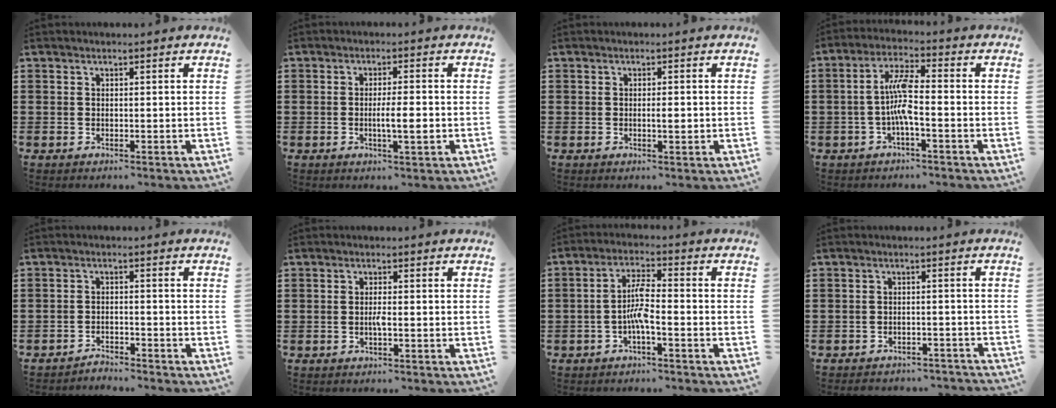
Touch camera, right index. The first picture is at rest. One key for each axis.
{"total": 4.1, "fx": -0.8, "fy": 0.6, "fz": 3.9, "tx": -0.067, "ty": -0.002, "tz": -0.015}
{"total": 1.8, "fx": -0.2, "fy": 0.4, "fz": 1.7, "tx": -0.031, "ty": -0.002, "tz": -0.004}
{"total": 6.4, "fx": -1.1, "fy": 1.4, "fz": 6.1, "tx": -0.133, "ty": 0.000, "tz": -0.028}
{"total": 2.4, "fx": -2.4, "fy": 0.1, "fz": -0.1, "tx": -0.006, "ty": 0.003, "tz": -0.052}
{"total": 1.6, "fx": -0.5, "fy": 0.2, "fz": 1.5, "tx": -0.030, "ty": 0.000, "tz": -0.009}
{"total": 5.4, "fx": -1.6, "fy": 1.3, "fz": 5.0, "tx": -0.103, "ty": 0.004, "tz": -0.034}
{"total": 2.5, "fx": -2.5, "fy": 0.4, "fz": -0.1, "tx": -0.005, "ty": 0.002, "tz": -0.054}